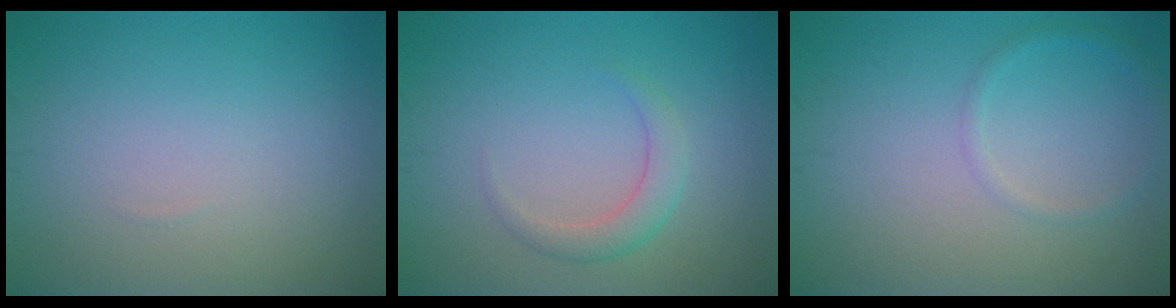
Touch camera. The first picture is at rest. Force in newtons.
{"total": 2.1, "press": 2.1, "slide": 0.1}
{"total": 1.1, "press": 1.1, "slide": 0.1}